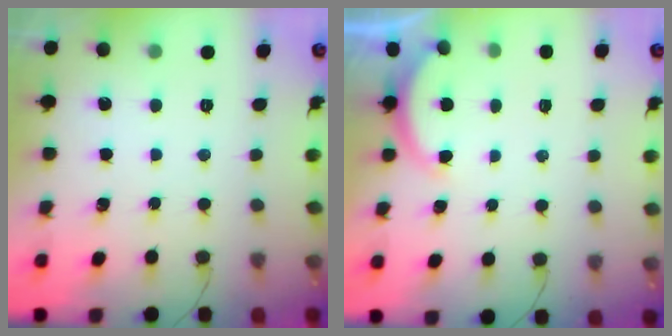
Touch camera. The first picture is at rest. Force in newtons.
{"total": 1.9, "press": 1.8, "slide": 0.5}